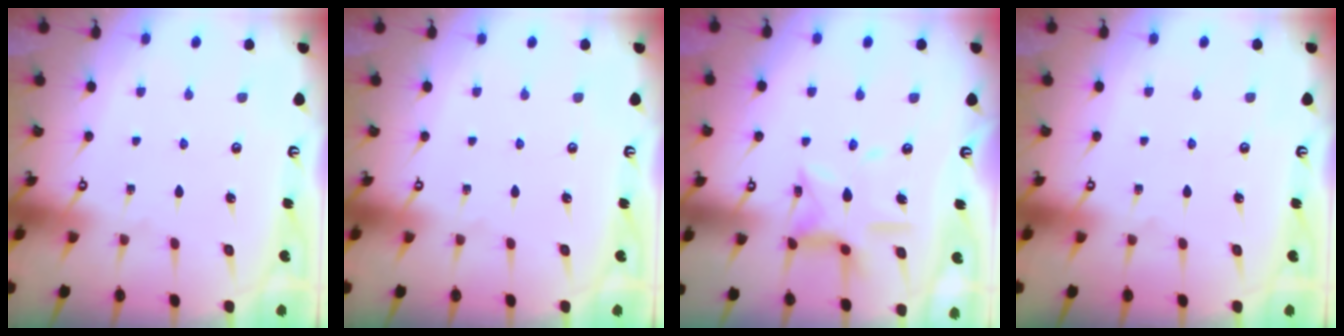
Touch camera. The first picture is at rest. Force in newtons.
{"total": 0.0}
{"total": 11.8, "press": 11.8, "slide": 1.1}
{"total": 0.0}